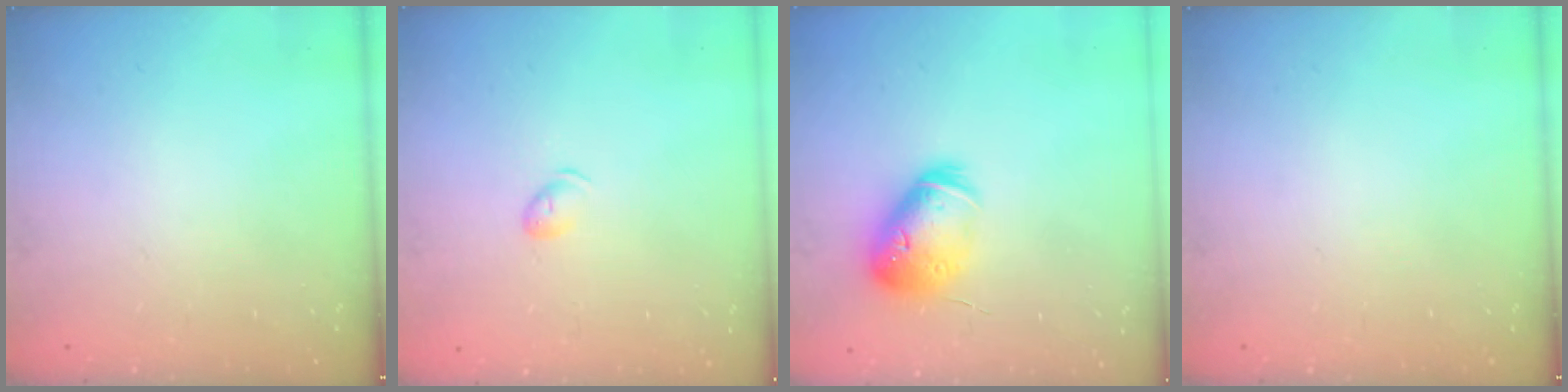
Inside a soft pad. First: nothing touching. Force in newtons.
{"total": 5.1, "press": 5.0, "slide": 1.0}
{"total": 15.5, "press": 15.4, "slide": 2.2}
{"total": 0.0}